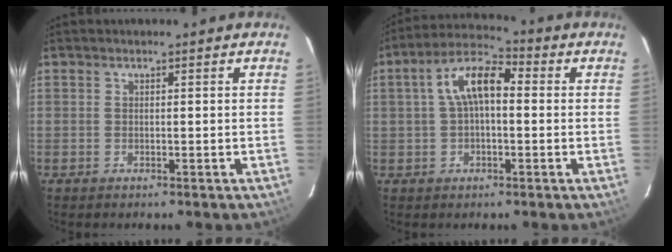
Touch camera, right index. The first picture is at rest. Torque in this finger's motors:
{"motor_torque": [0.28, 0.01, 0.28, 0.12]}